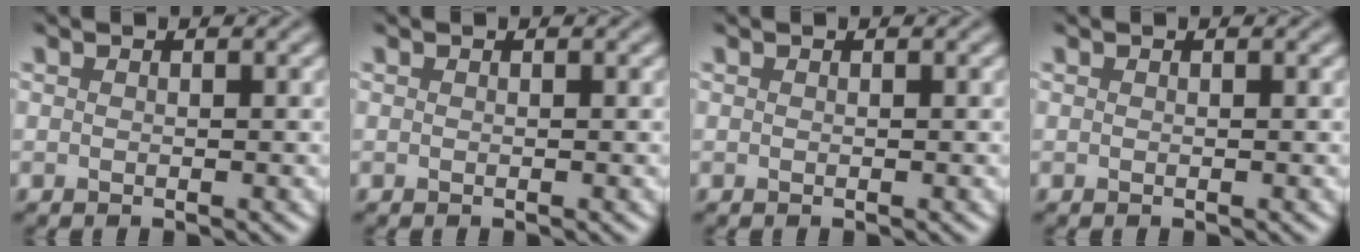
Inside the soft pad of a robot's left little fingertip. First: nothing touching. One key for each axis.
{"total": 0.0}
{"total": 0.0}
{"total": 0.0}